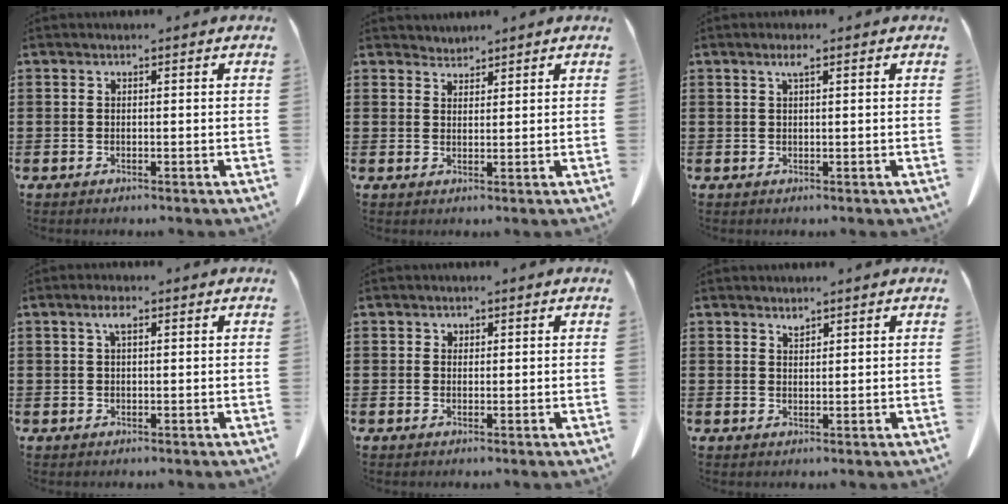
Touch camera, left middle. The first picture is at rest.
{"total": 1.9, "force": [1.9, 0.2, -0.3], "torque": [0.000, -0.001, 0.036]}
{"total": 1.7, "force": [0.8, 0.3, 1.5], "torque": [-0.032, 0.002, 0.014]}
{"total": 2.3, "force": [0.9, 0.9, 1.9], "torque": [-0.042, 0.007, 0.014]}
{"total": 0.7, "force": [0.4, 0.6, 0.0], "torque": [-0.003, 0.002, 0.009]}
{"total": 1.3, "force": [1.2, 0.3, 0.2], "torque": [-0.006, -0.001, 0.024]}